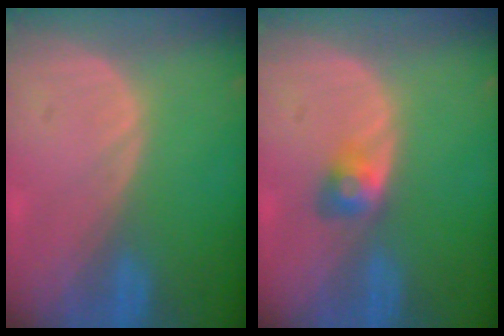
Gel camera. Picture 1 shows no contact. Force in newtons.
{"total": 2.8, "press": 2.6, "slide": 1.2}